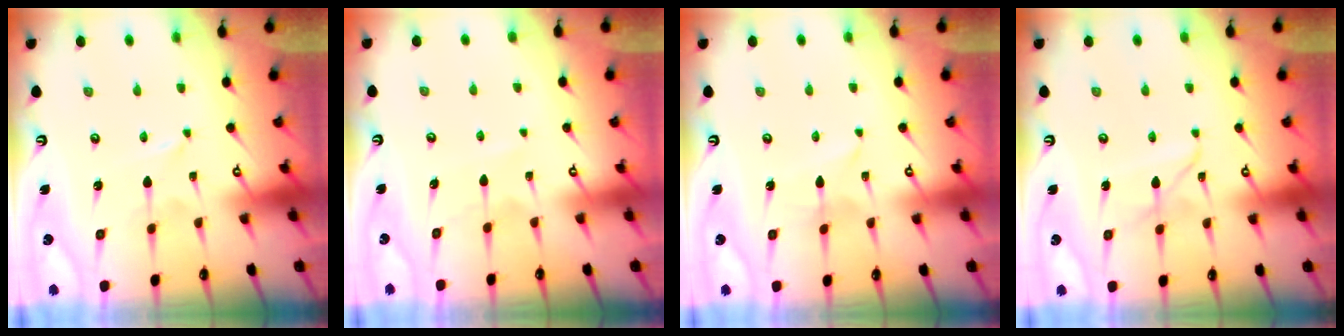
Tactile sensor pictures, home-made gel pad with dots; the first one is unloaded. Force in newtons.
{"total": 3.5, "press": 3.4, "slide": 0.4}
{"total": 2.6, "press": 2.6, "slide": 0.4}
{"total": 3.9, "press": 3.9, "slide": 0.3}